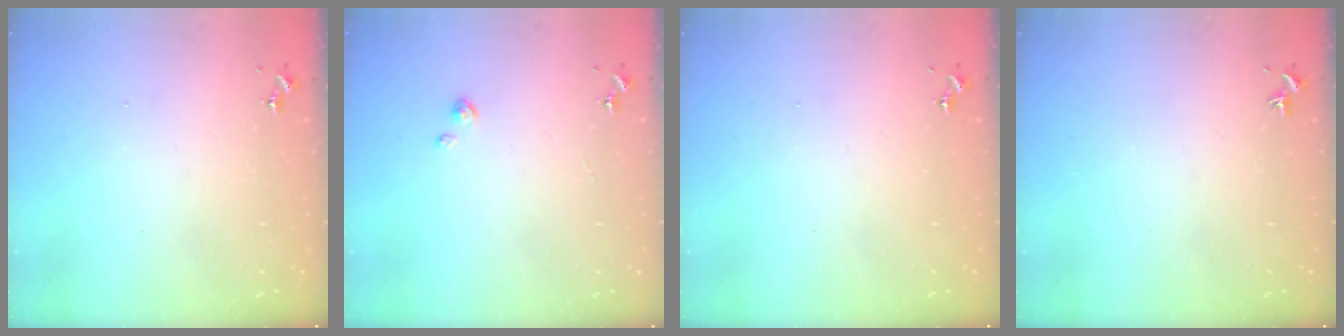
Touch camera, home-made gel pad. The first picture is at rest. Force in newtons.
{"total": 2.2, "press": 2.2, "slide": 0.3}
{"total": 0.0}
{"total": 0.0}